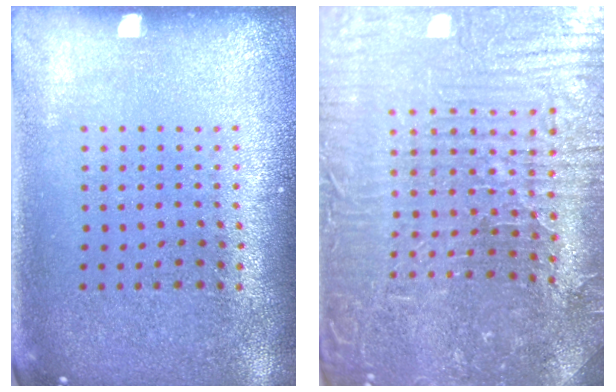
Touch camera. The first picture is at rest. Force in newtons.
{"total": 4.4, "press": 4.4, "slide": 0.7}